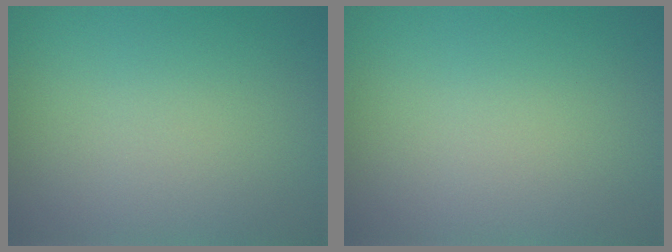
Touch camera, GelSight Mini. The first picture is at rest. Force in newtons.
{"total": 0.0}